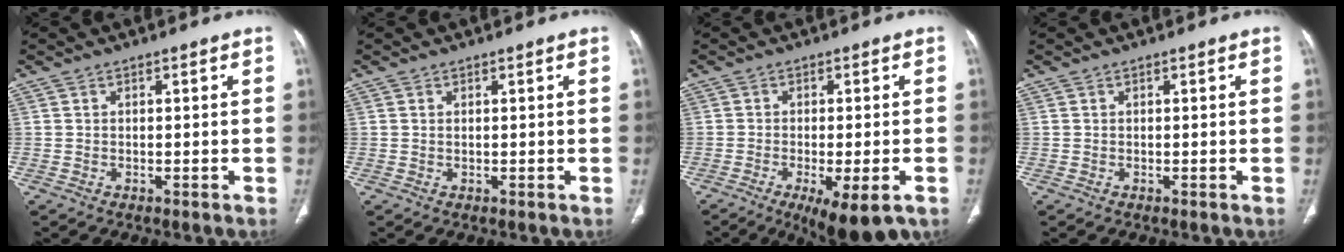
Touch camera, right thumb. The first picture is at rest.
{"total": 0.0}
{"total": 9.3, "force": [-4.1, 2.7, 7.9], "torque": [-0.119, -0.010, -0.058]}
{"total": 0.0}